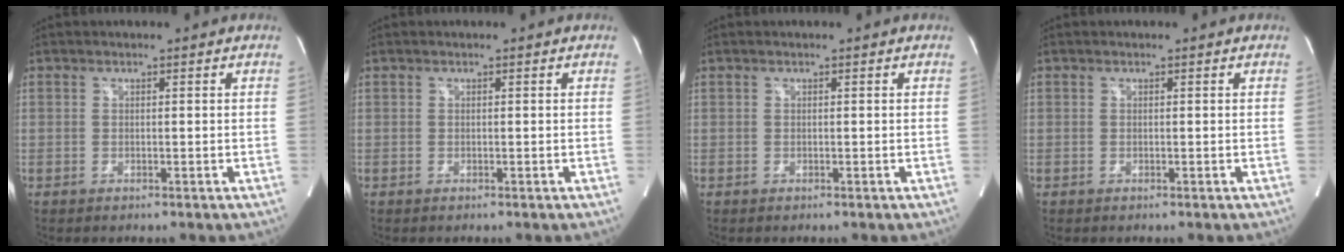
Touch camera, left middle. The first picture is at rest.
{"total": 0.0}
{"total": 0.0}
{"total": 0.0}